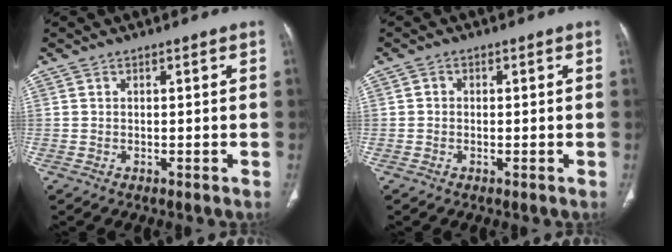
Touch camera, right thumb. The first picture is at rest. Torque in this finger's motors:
{"motor_torque": [-0.06, 0.23, 0.34, -0.06, -0.04]}